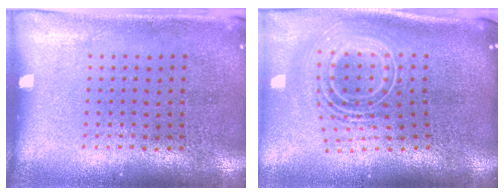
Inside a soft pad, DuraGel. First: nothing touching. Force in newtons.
{"total": 2.8, "press": 1.9, "slide": 2.1}